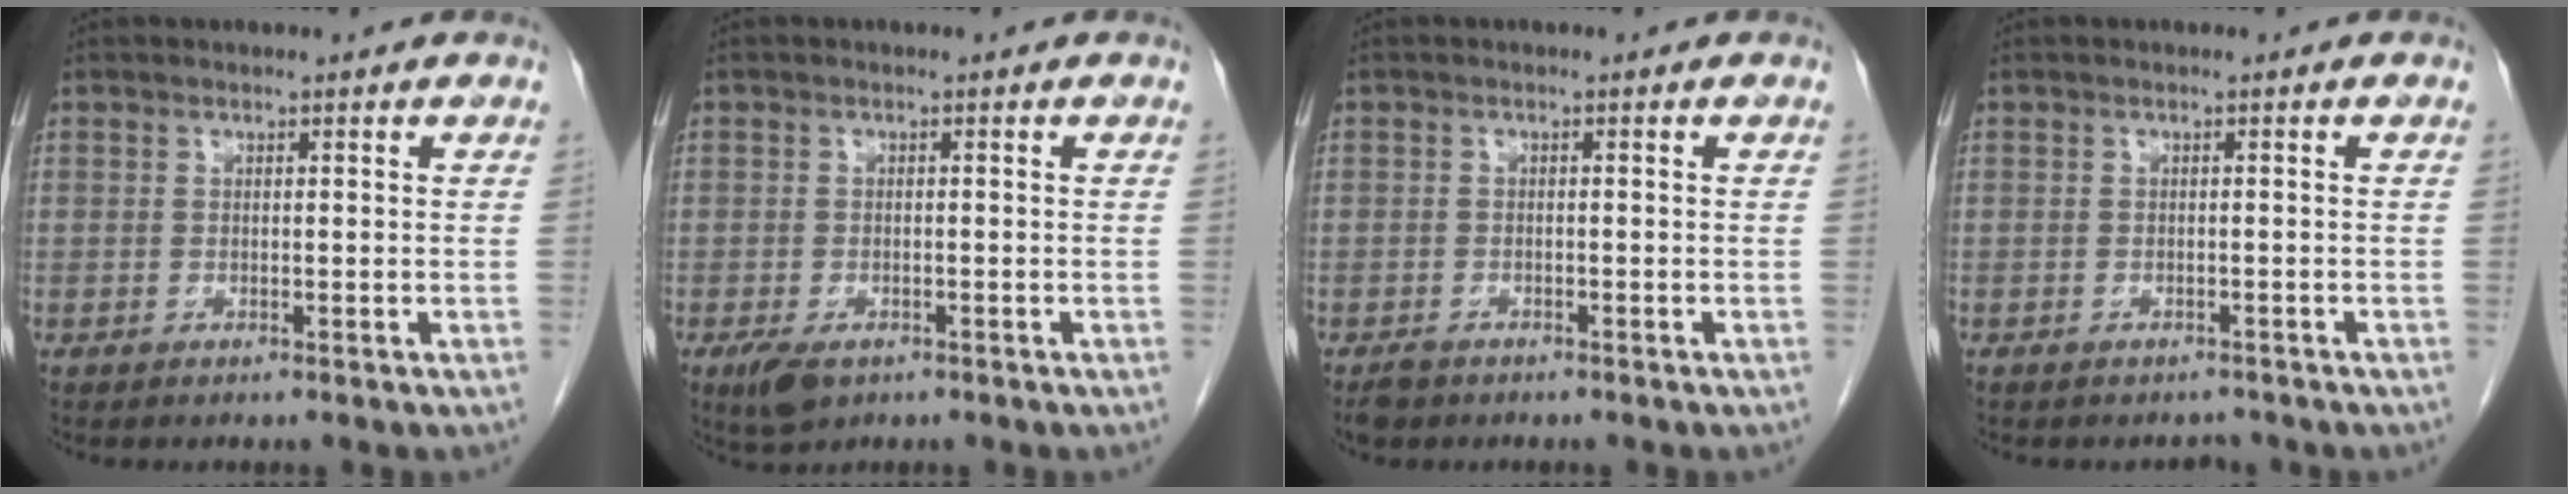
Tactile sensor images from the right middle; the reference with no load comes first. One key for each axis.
{"total": 3.7, "fx": -2.1, "fy": 1.8, "fz": 2.5, "tx": -0.052, "ty": -0.007, "tz": -0.028}
{"total": 2.1, "fx": -1.6, "fy": 1.1, "fz": 0.8, "tx": -0.022, "ty": -0.002, "tz": -0.022}
{"total": 2.4, "fx": -2.2, "fy": 0.9, "fz": 0.2, "tx": 0.001, "ty": -0.002, "tz": -0.030}